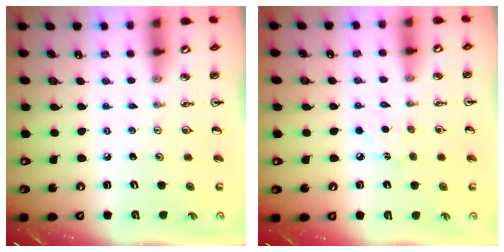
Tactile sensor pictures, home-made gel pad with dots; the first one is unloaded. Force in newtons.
{"total": 6.0, "press": 6.0, "slide": 0.7}